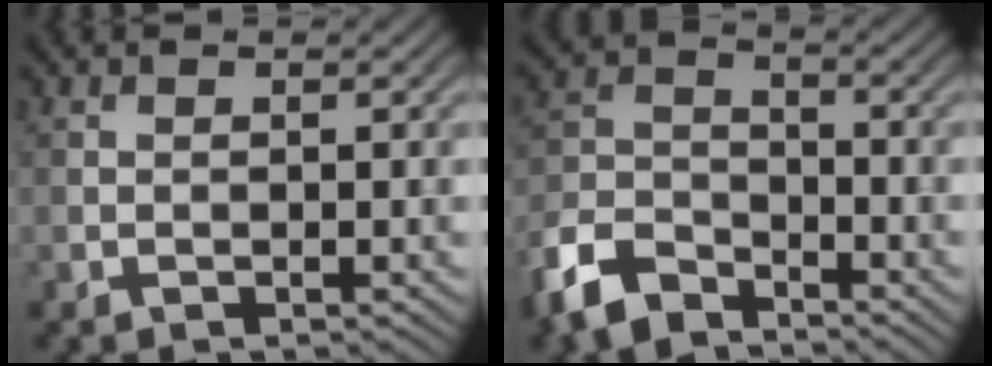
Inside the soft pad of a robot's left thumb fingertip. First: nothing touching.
{"total": 8.3, "force": [-6.3, 3.6, 3.9], "torque": [-0.089, -0.009, -0.146]}